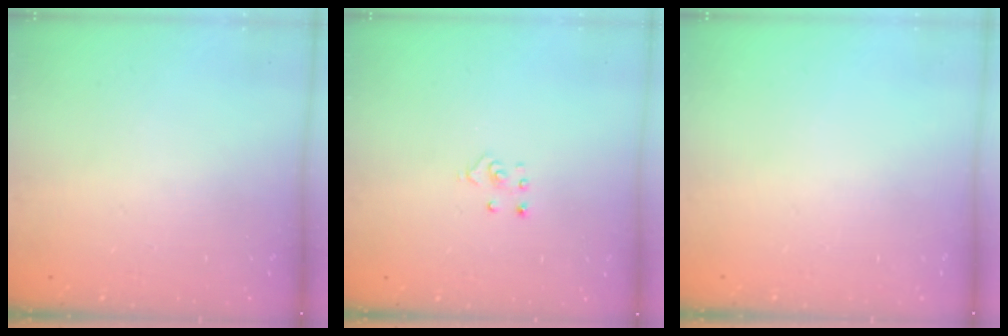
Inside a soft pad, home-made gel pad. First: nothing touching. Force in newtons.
{"total": 2.8, "press": 2.8, "slide": 0.3}
{"total": 0.0}